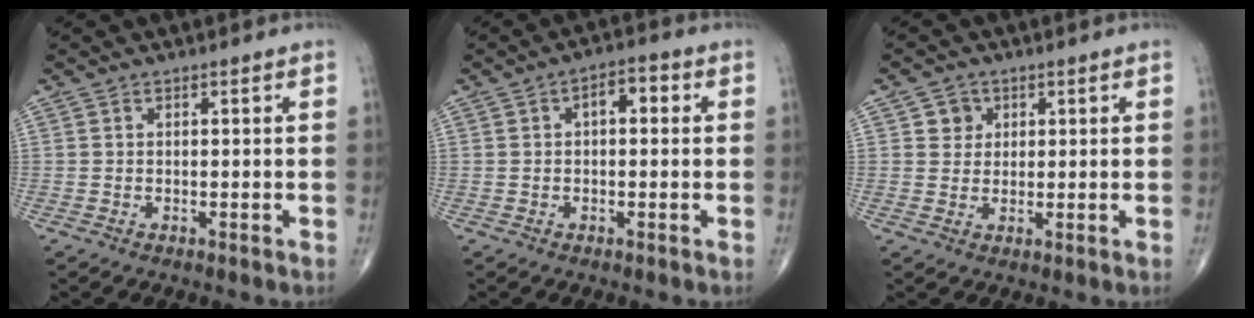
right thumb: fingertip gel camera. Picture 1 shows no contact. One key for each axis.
{"total": 4.3, "fx": 0.8, "fy": 2.3, "fz": 3.5, "tx": -0.042, "ty": 0.016, "tz": 0.005}
{"total": 3.3, "fx": 1.2, "fy": 3.0, "fz": 0.7, "tx": 0.009, "ty": -0.003, "tz": 0.015}